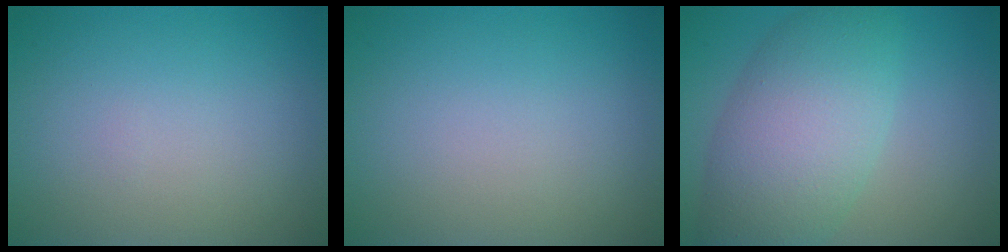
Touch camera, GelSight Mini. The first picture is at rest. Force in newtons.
{"total": 0.0}
{"total": 8.1, "press": 8.1, "slide": 0.3}